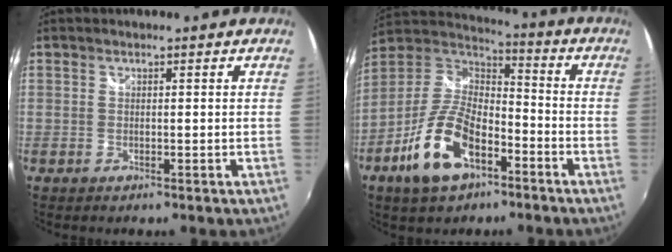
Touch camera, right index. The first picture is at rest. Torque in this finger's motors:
{"motor_torque": [1.09, -1.05, 0.83, 0.21]}